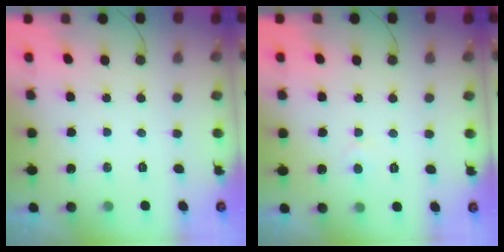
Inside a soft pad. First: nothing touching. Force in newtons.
{"total": 3.0, "press": 3.0, "slide": 0.3}